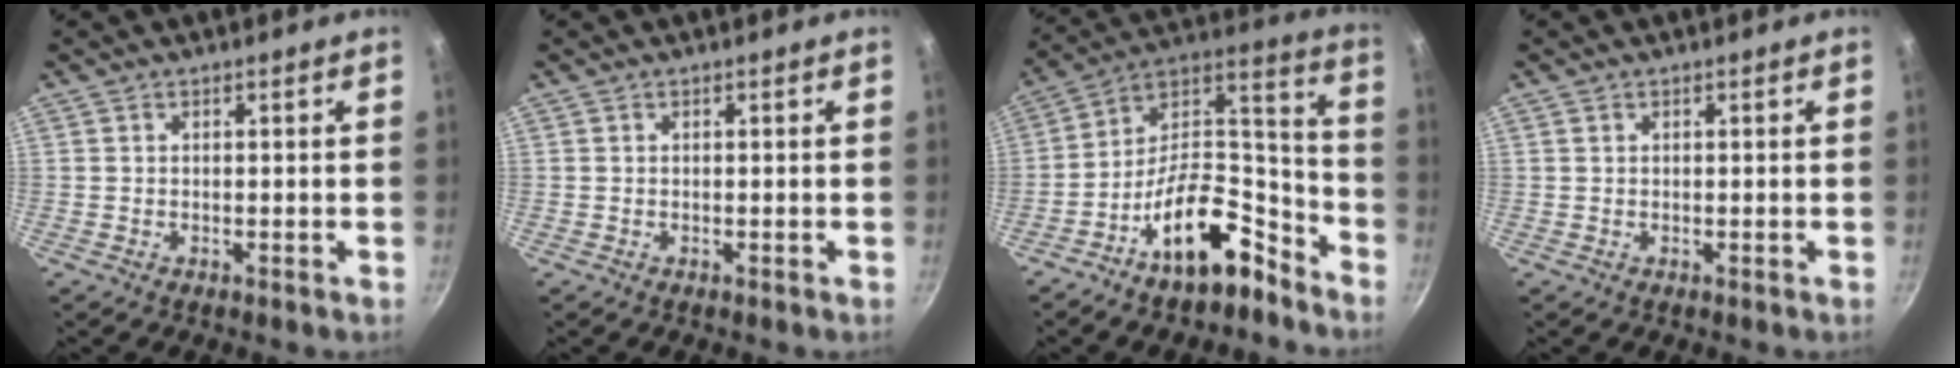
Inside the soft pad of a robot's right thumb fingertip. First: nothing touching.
{"total": 0.0}
{"total": 17.8, "force": [-11.2, 8.0, 11.3], "torque": [-0.133, 0.122, -0.191]}
{"total": 0.6, "force": [0.3, 0.4, 0.3], "torque": [-0.005, 0.001, 0.006]}